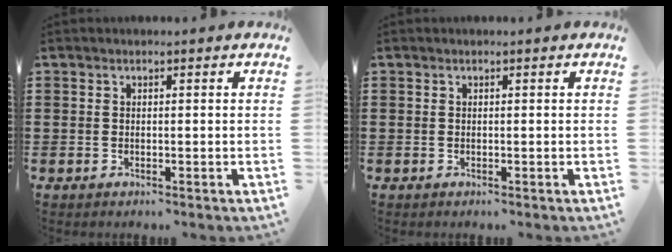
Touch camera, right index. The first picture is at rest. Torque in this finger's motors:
{"motor_torque": [-0.05, 0.05, 0.00, -0.01]}